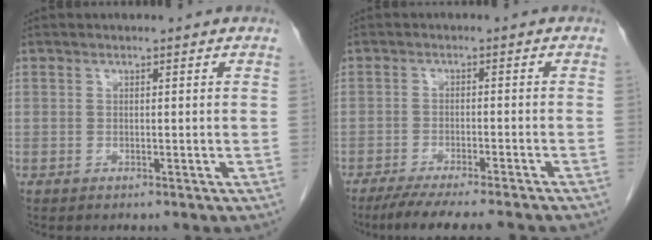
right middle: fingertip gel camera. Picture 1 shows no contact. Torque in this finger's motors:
{"motor_torque": [1.27, -0.87, 0.22, 0.09]}